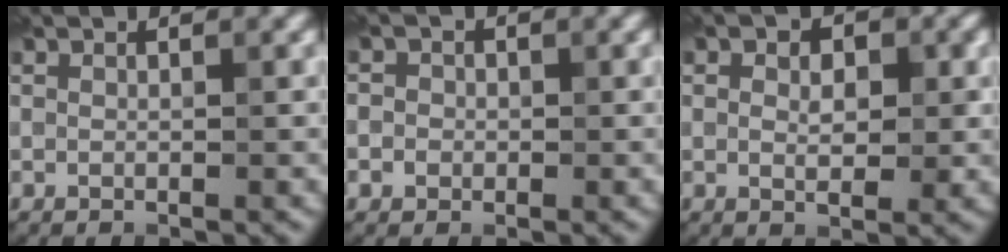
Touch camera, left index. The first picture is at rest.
{"total": 2.2, "force": [0.0, 2.1, 0.7], "torque": [0.012, 0.009, -0.020]}
{"total": 3.2, "force": [0.7, 2.0, 2.4], "torque": [-0.020, -0.001, 0.002]}